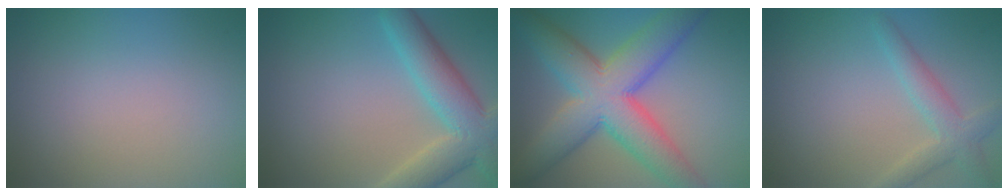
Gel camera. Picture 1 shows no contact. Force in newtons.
{"total": 6.9, "press": 6.9, "slide": 0.6}
{"total": 10.8, "press": 10.8, "slide": 0.5}
{"total": 3.0, "press": 3.0, "slide": 0.1}